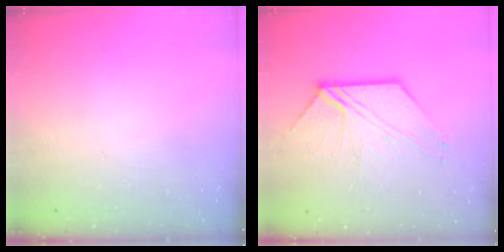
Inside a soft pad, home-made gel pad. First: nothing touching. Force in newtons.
{"total": 7.3, "press": 7.3, "slide": 0.3}